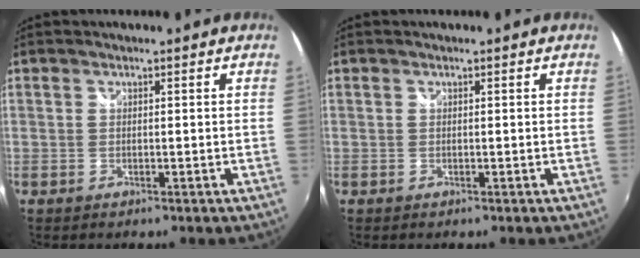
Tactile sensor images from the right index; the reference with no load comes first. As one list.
[{"total": 0.0}]